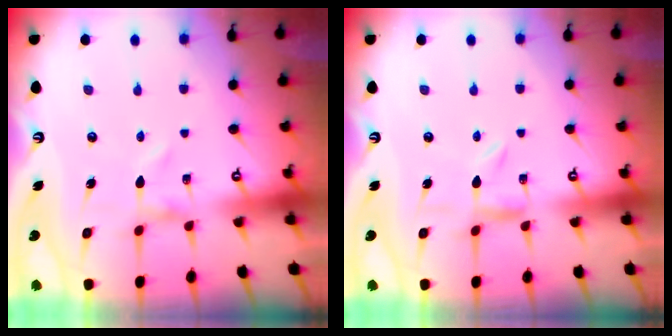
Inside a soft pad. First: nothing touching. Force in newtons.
{"total": 1.8, "press": 1.8, "slide": 0.3}